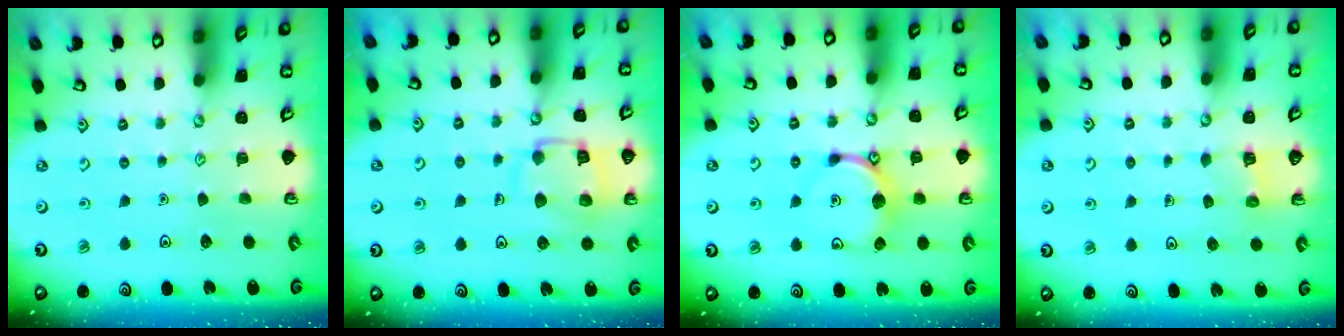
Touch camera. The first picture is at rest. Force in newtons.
{"total": 13.0, "press": 13.0, "slide": 1.4}
{"total": 9.1, "press": 9.1, "slide": 0.4}
{"total": 2.5, "press": 2.5, "slide": 0.1}